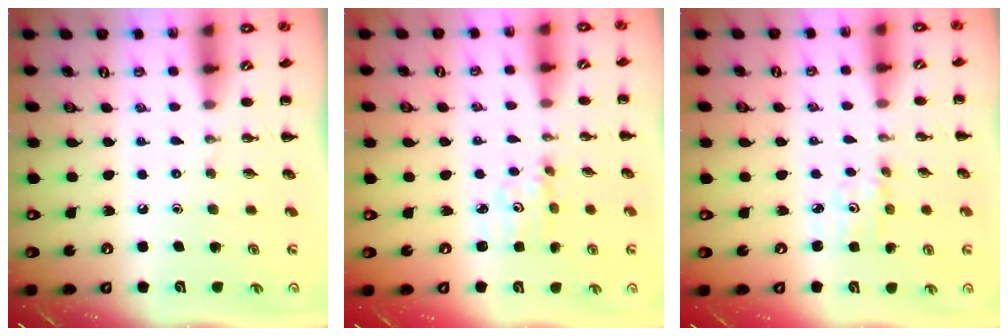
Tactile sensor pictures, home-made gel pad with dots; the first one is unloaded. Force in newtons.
{"total": 2.5, "press": 2.4, "slide": 0.4}
{"total": 1.9, "press": 1.9, "slide": 0.4}